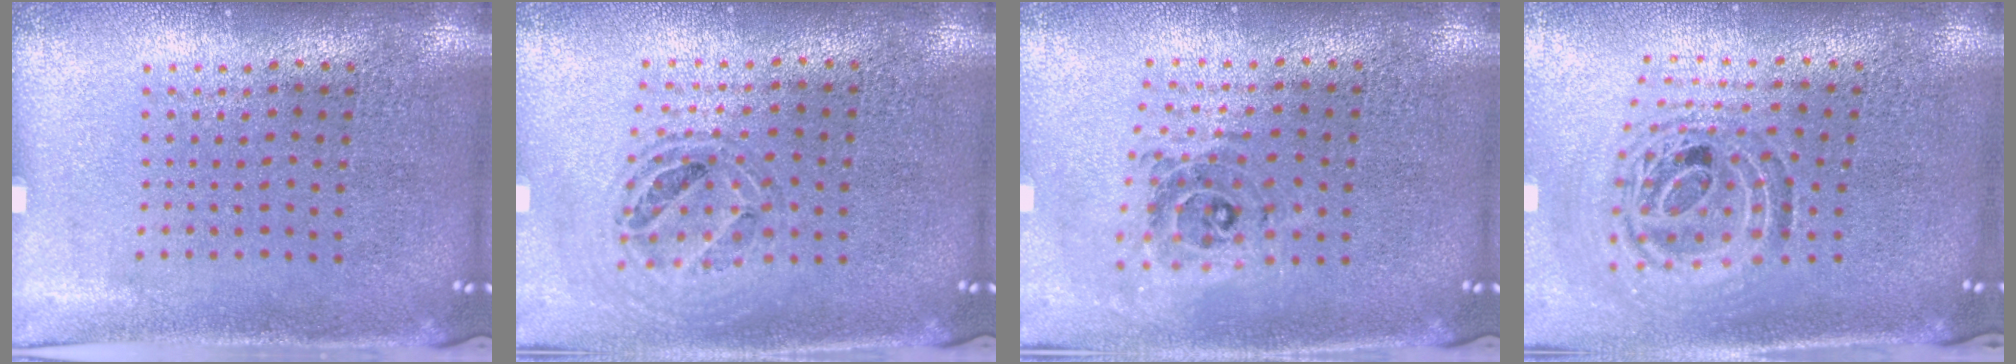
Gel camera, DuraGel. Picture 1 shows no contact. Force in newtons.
{"total": 0.8, "press": 0.8, "slide": 0.1}
{"total": 0.7, "press": 0.7, "slide": 0.1}
{"total": 1.2, "press": 1.1, "slide": 0.5}